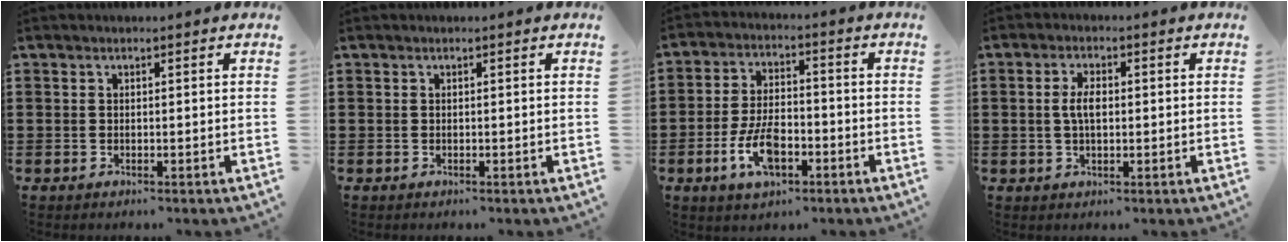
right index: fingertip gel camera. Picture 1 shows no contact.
{"total": 0.0}
{"total": 7.9, "force": [-3.2, 3.8, 6.2], "torque": [-0.141, -0.001, -0.064]}
{"total": 3.5, "force": [0.2, 1.5, 3.1], "torque": [-0.063, 0.006, 0.001]}